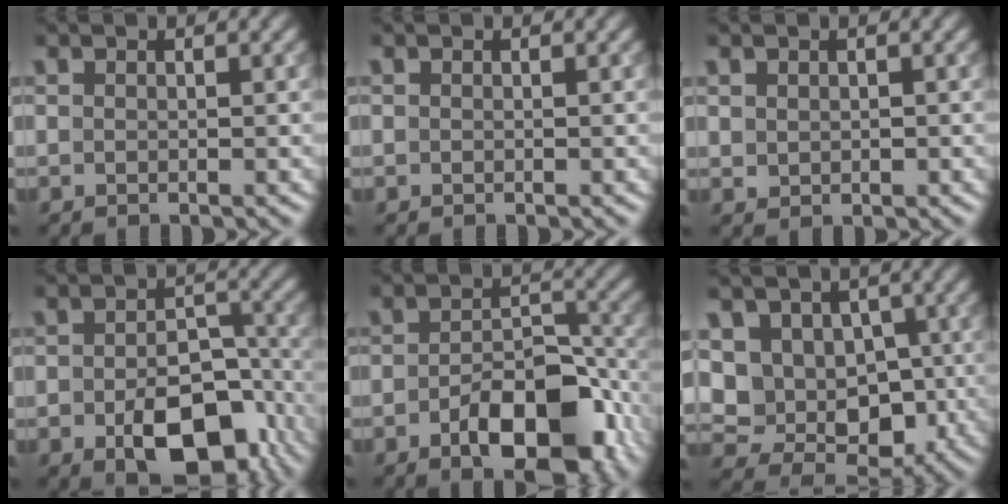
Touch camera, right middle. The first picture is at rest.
{"total": 0.0}
{"total": 0.8, "force": [0.4, 0.6, 0.3], "torque": [-0.006, -0.003, 0.014]}
{"total": 9.9, "force": [-4.4, 5.7, 6.8], "torque": [-0.106, -0.019, -0.052]}
{"total": 8.6, "force": [-4.0, 4.1, 6.4], "torque": [-0.098, 0.002, -0.062]}
{"total": 7.7, "force": [0.3, 6.4, 4.3], "torque": [-0.066, -0.014, 0.000]}